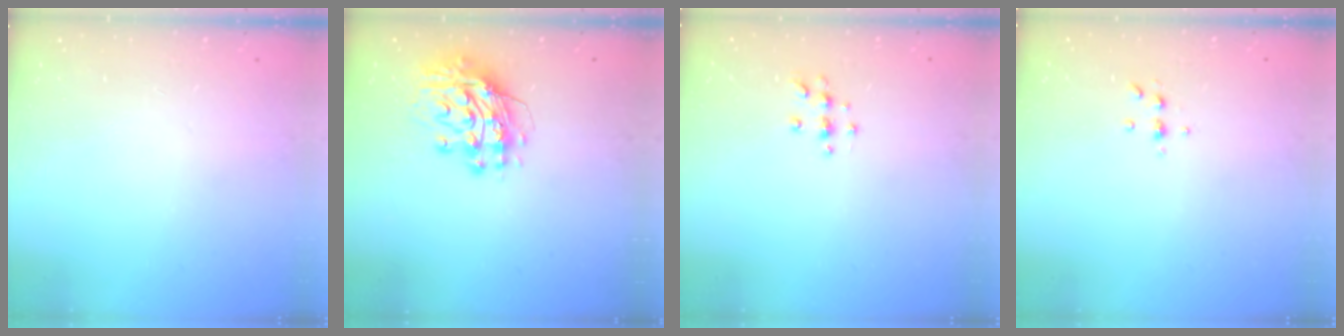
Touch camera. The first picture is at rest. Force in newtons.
{"total": 13.2, "press": 13.1, "slide": 1.2}
{"total": 6.3, "press": 6.3, "slide": 0.8}
{"total": 4.2, "press": 4.1, "slide": 0.5}